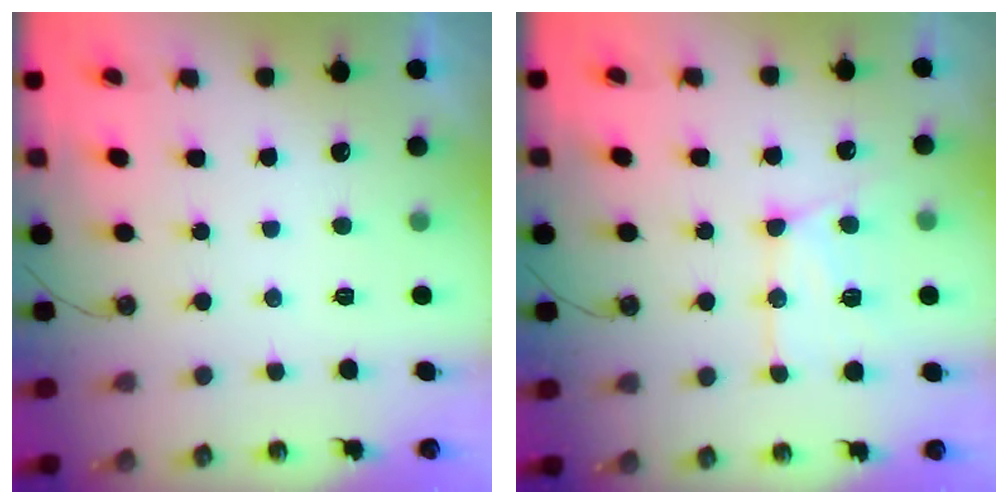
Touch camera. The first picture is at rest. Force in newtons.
{"total": 14.7, "press": 14.6, "slide": 1.5}